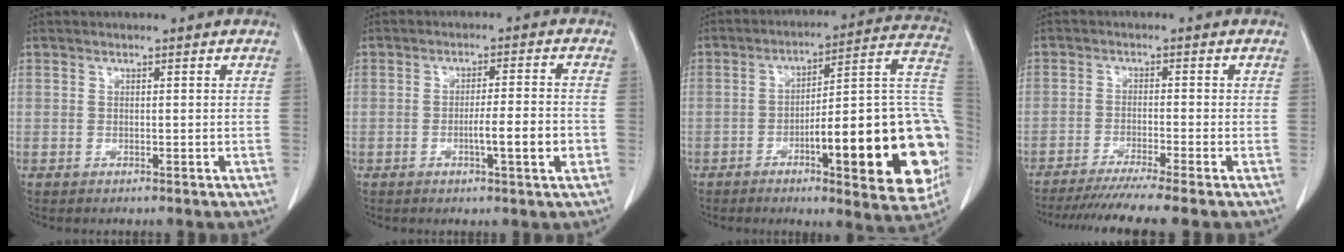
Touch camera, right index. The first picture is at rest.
{"total": 6.0, "force": [-1.9, 0.1, 5.7], "torque": [-0.085, -0.003, -0.026]}
{"total": 24.8, "force": [-6.3, 4.4, 23.5], "torque": [-0.233, 0.021, -0.076]}
{"total": 8.5, "force": [-7.2, -1.8, 4.2], "torque": [-0.054, -0.028, -0.115]}